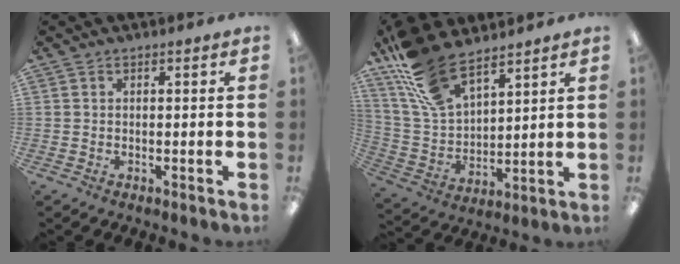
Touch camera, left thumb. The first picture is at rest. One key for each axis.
{"total": 16.1, "fx": 11.9, "fy": 6.8, "fz": 8.5, "tx": -0.197, "ty": -0.051, "tz": 0.222}